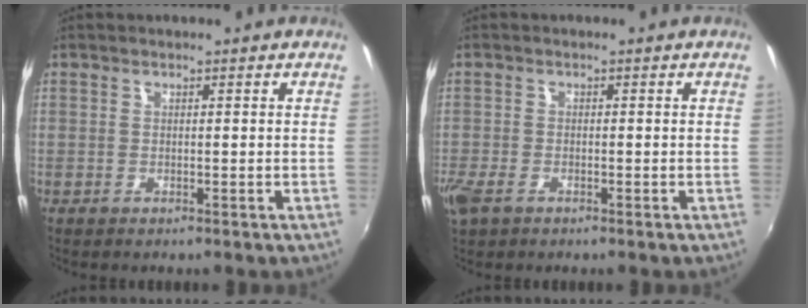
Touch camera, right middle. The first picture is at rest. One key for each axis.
{"total": 4.7, "fx": -2.7, "fy": 2.4, "fz": 2.9, "tx": -0.074, "ty": -0.014, "tz": -0.053}